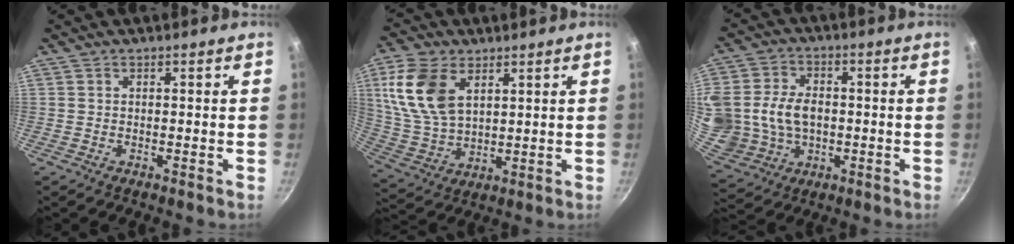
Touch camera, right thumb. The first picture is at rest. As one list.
[{"total": 14.3, "force": [5.3, 8.5, 10.2], "torque": [-0.197, -0.018, 0.114]}, {"total": 18.2, "force": [0.0, 14.3, 11.2], "torque": [-0.246, 0.012, 0.016]}]